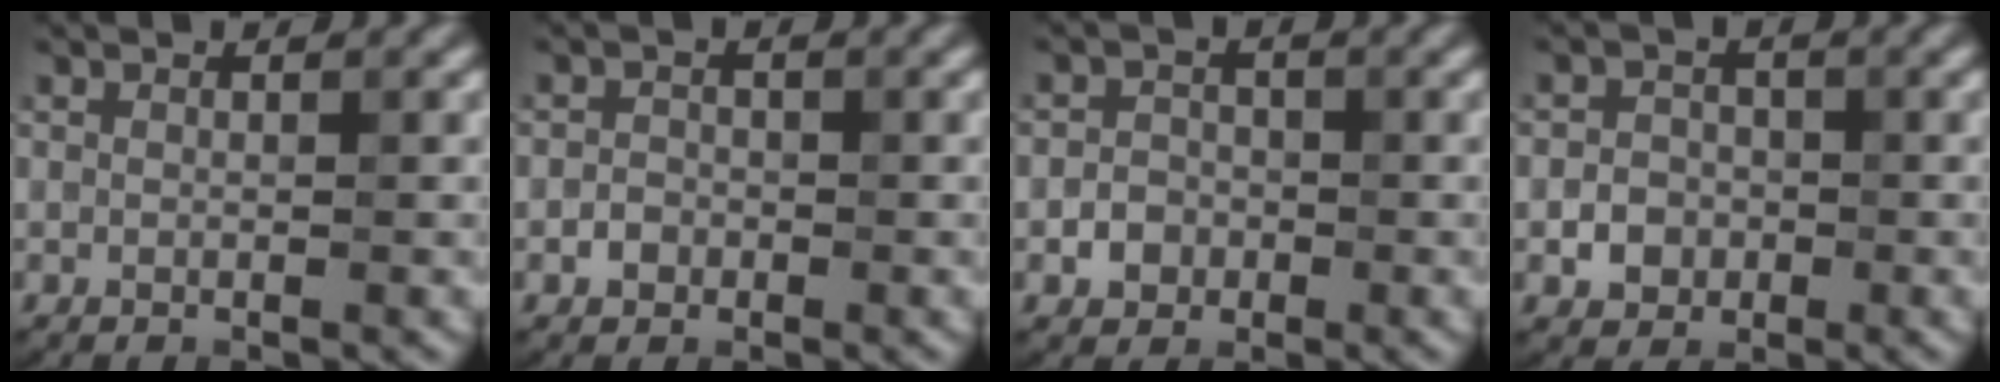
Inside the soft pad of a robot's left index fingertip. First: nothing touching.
{"total": 1.2, "force": [-0.6, 1.0, 0.4], "torque": [-0.001, 0.001, -0.013]}
{"total": 2.0, "force": [-0.8, 1.7, 0.7], "torque": [-0.002, 0.001, -0.019]}
{"total": 2.3, "force": [-0.7, 2.0, 0.8], "torque": [-0.006, 0.000, -0.017]}